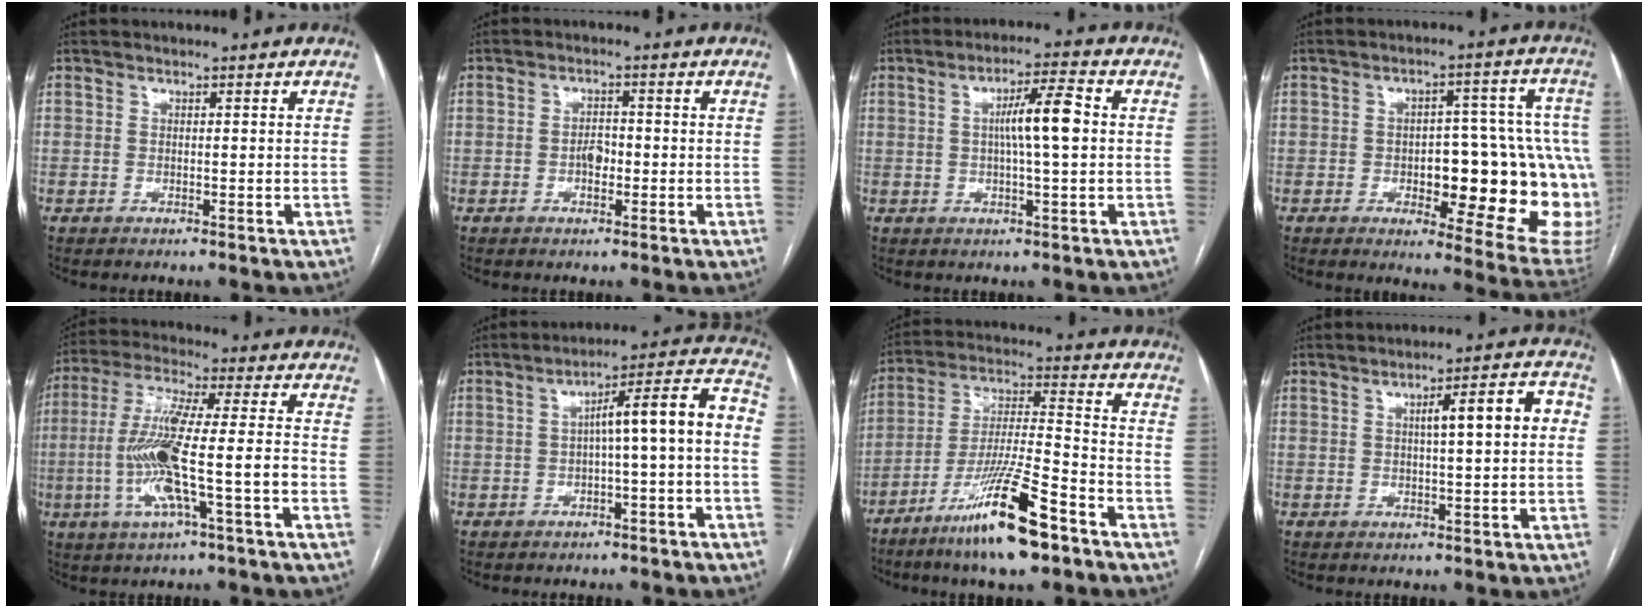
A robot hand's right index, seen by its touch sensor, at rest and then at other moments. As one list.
[{"total": 2.4, "force": [-0.6, 1.4, 1.9], "torque": [-0.030, 0.007, -0.008]}, {"total": 7.0, "force": [0.6, 0.5, 7.0], "torque": [-0.119, 0.012, 0.007]}, {"total": 21.2, "force": [-3.0, 7.4, 19.6], "torque": [-0.161, 0.031, -0.009]}, {"total": 13.1, "force": [-3.3, 0.5, 12.7], "torque": [-0.258, 0.003, -0.062]}, {"total": 10.0, "force": [-1.2, 0.6, 9.9], "torque": [-0.135, 0.040, -0.018]}, {"total": 15.3, "force": [-9.5, 1.2, 11.9], "torque": [-0.231, -0.028, -0.170]}, {"total": 7.1, "force": [0.9, 1.0, 7.0], "torque": [-0.099, 0.025, 0.011]}]